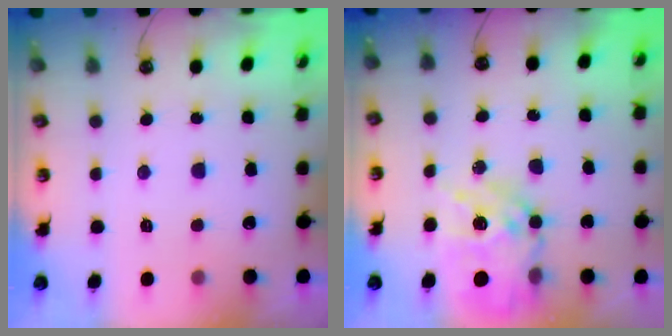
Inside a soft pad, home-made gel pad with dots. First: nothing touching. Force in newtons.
{"total": 14.8, "press": 14.7, "slide": 1.2}